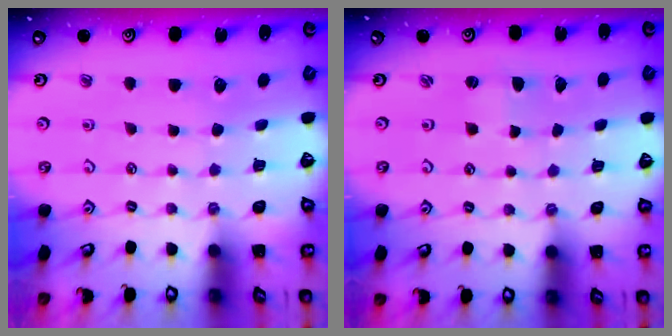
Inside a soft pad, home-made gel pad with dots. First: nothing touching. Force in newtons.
{"total": 1.5, "press": 1.4, "slide": 0.2}